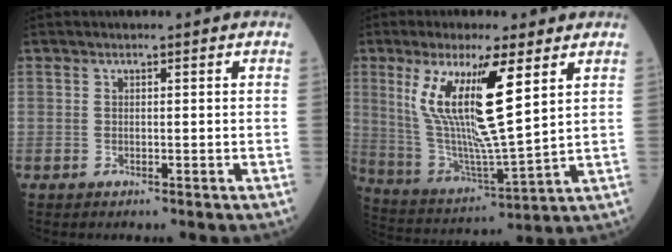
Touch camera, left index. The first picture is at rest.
{"total": 15.5, "force": [6.0, 1.8, 14.2], "torque": [-0.292, -0.008, 0.117]}